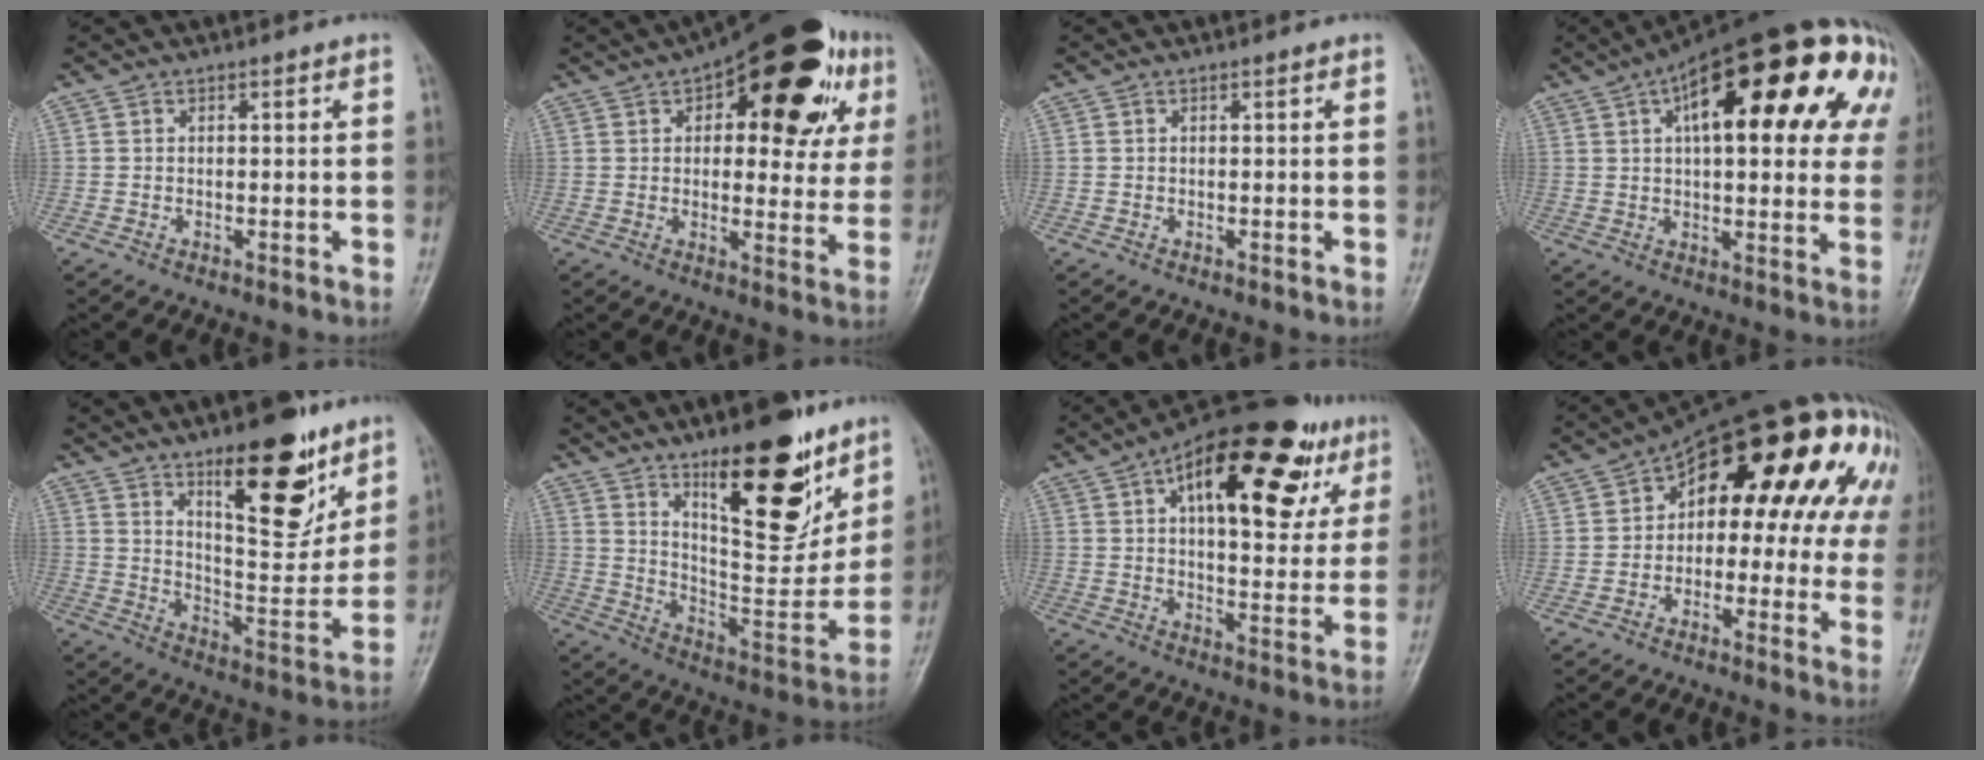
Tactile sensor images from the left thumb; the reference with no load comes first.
{"total": 23.8, "force": [9.9, 10.9, 18.8], "torque": [-0.220, 0.008, 0.130]}
{"total": 0.0}
{"total": 28.8, "force": [11.2, 11.2, 24.0], "torque": [-0.304, 0.030, 0.150]}
{"total": 18.5, "force": [11.1, 6.7, 13.2], "torque": [-0.148, -0.078, 0.181]}
{"total": 22.1, "force": [13.2, 8.1, 15.9], "torque": [-0.189, -0.087, 0.219]}
{"total": 26.0, "force": [12.0, 11.4, 20.0], "torque": [-0.260, -0.003, 0.173]}
{"total": 19.8, "force": [4.5, 10.9, 15.9], "torque": [-0.156, 0.040, 0.046]}